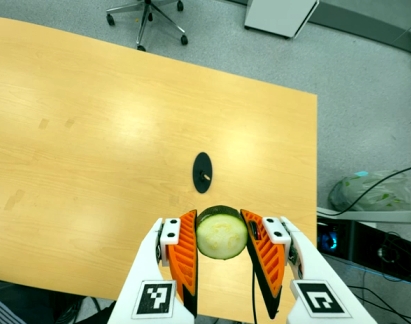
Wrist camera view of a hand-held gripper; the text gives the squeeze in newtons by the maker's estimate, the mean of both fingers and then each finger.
{"total": 11.9, "left": 11.0, "right": 12.8}